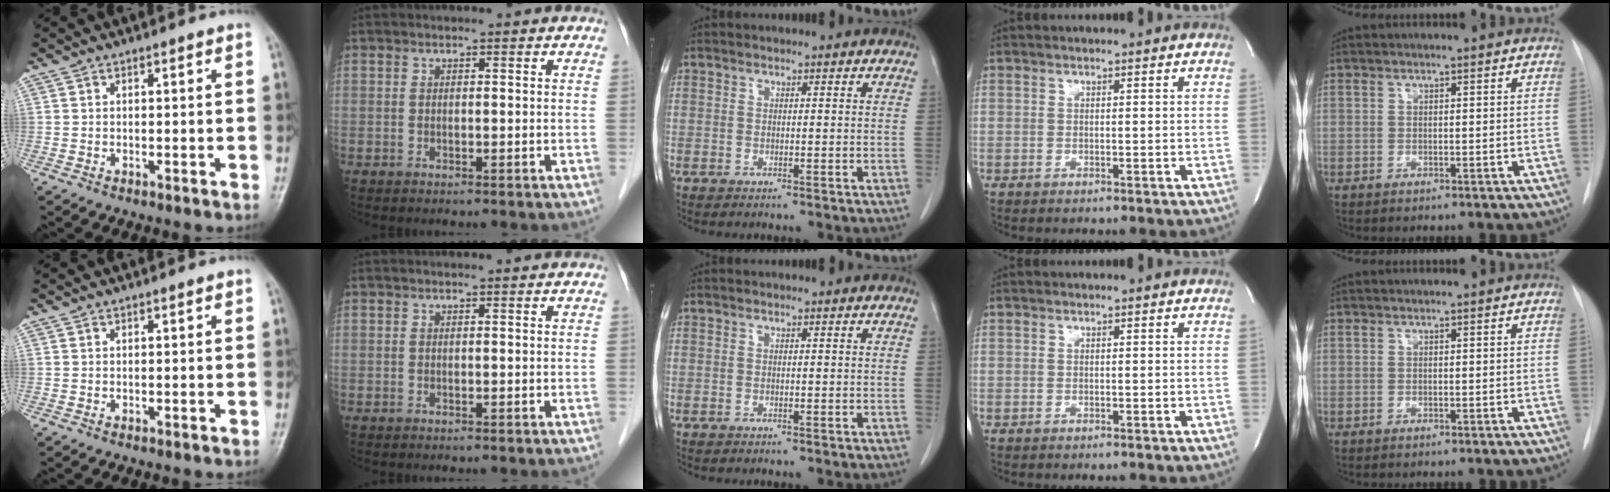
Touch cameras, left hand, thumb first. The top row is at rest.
{}